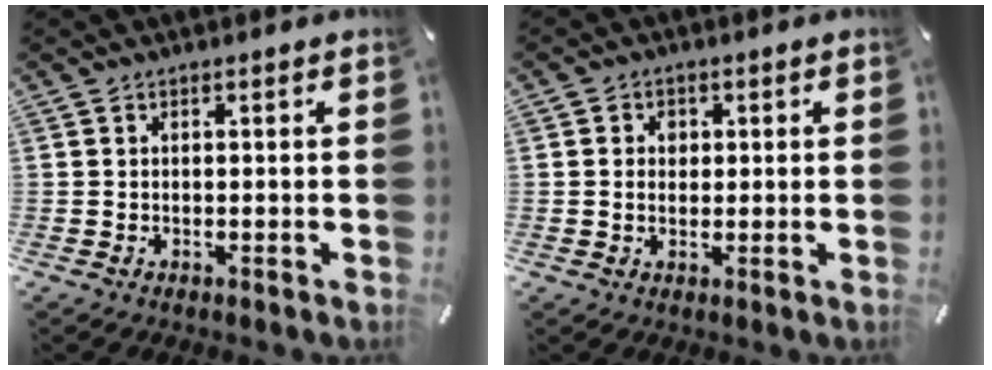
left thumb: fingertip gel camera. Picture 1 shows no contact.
{"total": 3.1, "force": [0.1, 2.7, 1.6], "torque": [-0.018, 0.001, -0.004]}